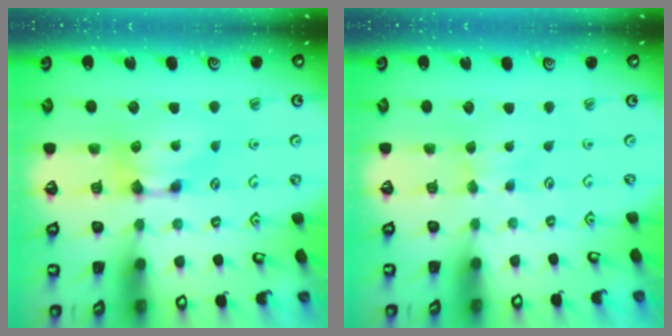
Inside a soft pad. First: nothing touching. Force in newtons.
{"total": 2.3, "press": 2.2, "slide": 0.5}